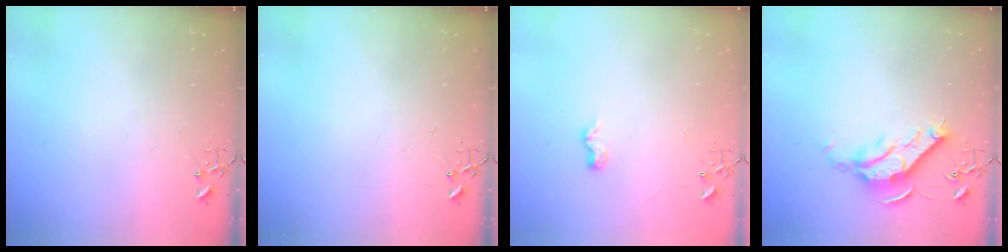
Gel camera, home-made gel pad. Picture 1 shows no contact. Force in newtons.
{"total": 0.0}
{"total": 6.3, "press": 6.3, "slide": 0.8}
{"total": 11.7, "press": 11.6, "slide": 1.3}